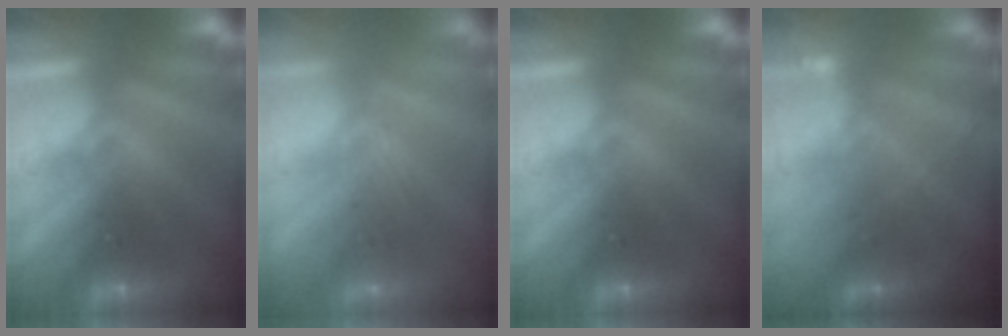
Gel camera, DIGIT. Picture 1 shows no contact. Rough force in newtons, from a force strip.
{"total": 2.4}
{"total": 0.0}
{"total": 2.0}